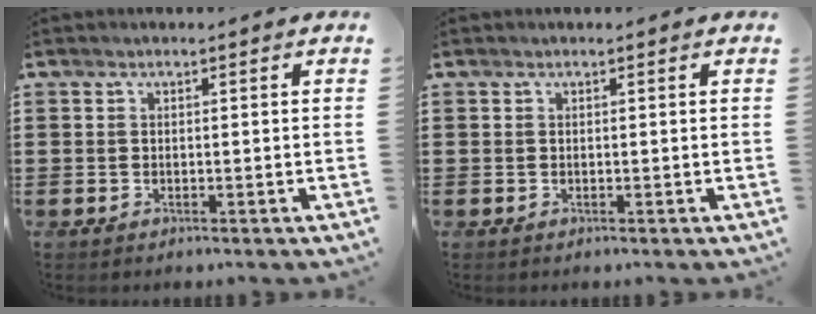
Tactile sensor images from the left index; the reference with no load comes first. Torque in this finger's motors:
{"motor_torque": [-0.32, 0.57, -0.02, 0.00]}